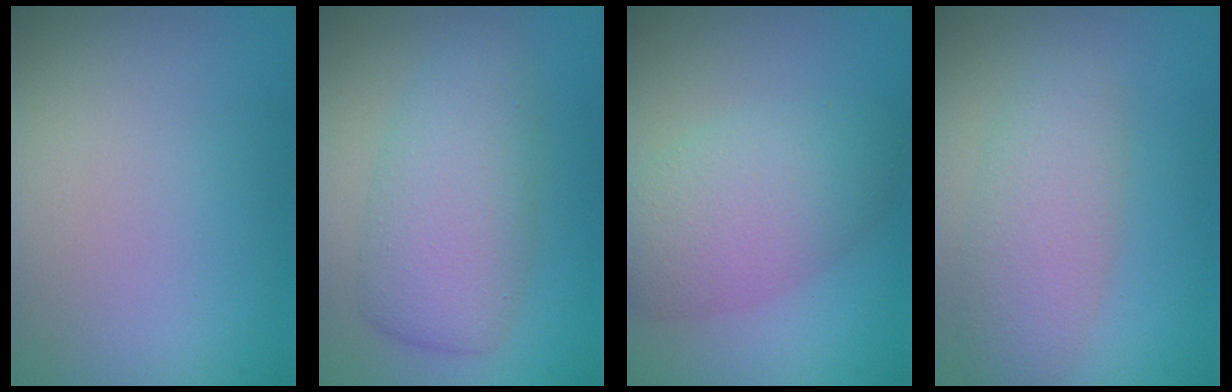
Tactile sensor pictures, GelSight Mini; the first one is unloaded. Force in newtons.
{"total": 5.5, "press": 5.5, "slide": 0.0}
{"total": 5.2, "press": 5.2, "slide": 0.0}
{"total": 3.9, "press": 3.9, "slide": 0.1}